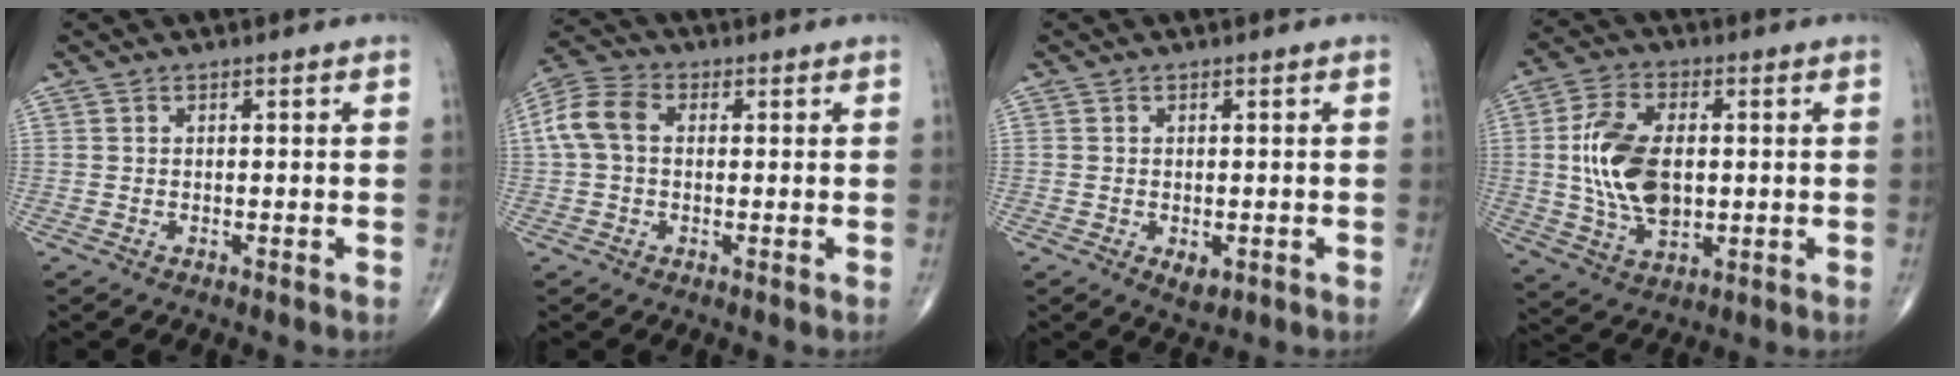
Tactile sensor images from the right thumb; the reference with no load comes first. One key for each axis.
{"total": 7.7, "fx": 0.8, "fy": 5.4, "fz": 5.4, "tx": -0.118, "ty": 0.027, "tz": 0.011}
{"total": 2.5, "fx": -0.7, "fy": 1.6, "fz": 1.8, "tx": -0.021, "ty": -0.003, "tz": -0.003}
{"total": 14.0, "fx": 0.6, "fy": 8.1, "fz": 11.3, "tx": -0.209, "ty": -0.002, "tz": 0.016}